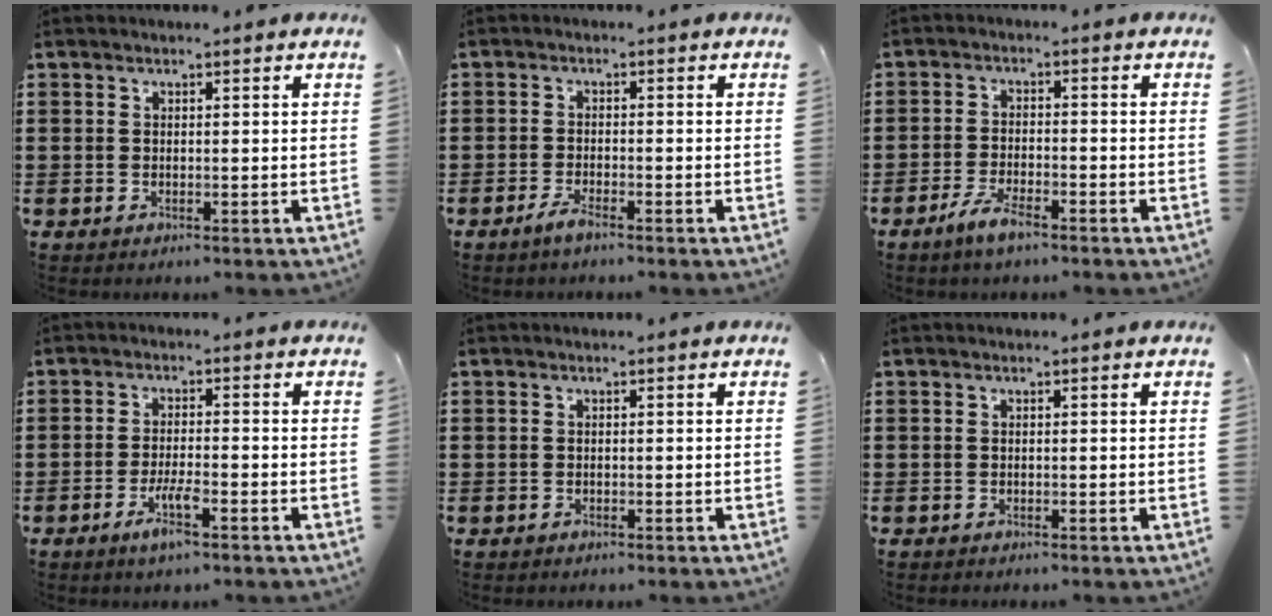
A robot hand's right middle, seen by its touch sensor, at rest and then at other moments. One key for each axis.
{"total": 2.5, "fx": -1.9, "fy": 0.4, "fz": 1.6, "tx": -0.033, "ty": 0.000, "tz": -0.037}
{"total": 4.5, "fx": -3.3, "fy": 1.1, "fz": 2.8, "tx": -0.064, "ty": -0.001, "tz": -0.067}
{"total": 4.5, "fx": -2.6, "fy": 0.7, "fz": 3.7, "tx": -0.072, "ty": -0.004, "tz": -0.048}
{"total": 0.6, "fx": -0.5, "fy": 0.3, "fz": 0.0, "tx": -0.001, "ty": 0.001, "tz": -0.012}
{"total": 0.5, "fx": -0.5, "fy": 0.2, "fz": 0.0, "tx": 0.000, "ty": 0.001, "tz": -0.011}